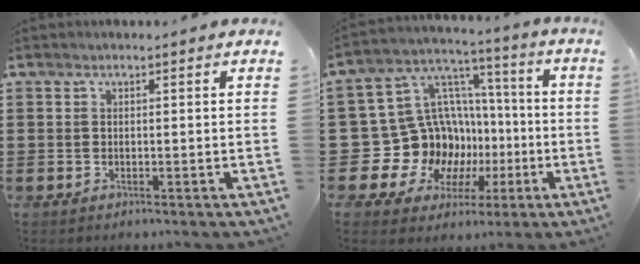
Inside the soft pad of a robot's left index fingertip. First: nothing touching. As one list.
[{"total": 16.5, "force": [-3.0, 15.1, 6.0], "torque": [-0.171, -0.025, -0.015]}]